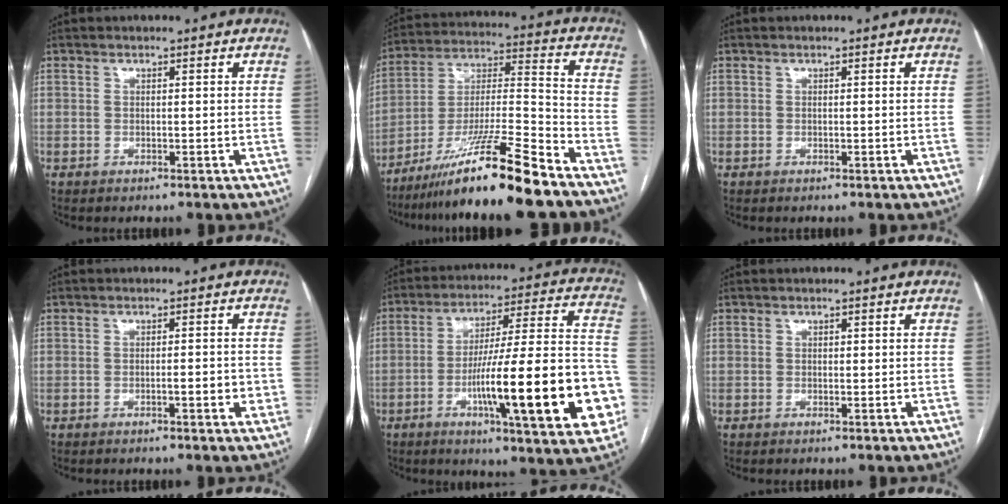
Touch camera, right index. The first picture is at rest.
{"total": 17.7, "force": [-13.5, -0.9, 11.5], "torque": [-0.224, -0.020, -0.240]}
{"total": 0.0}
{"total": 2.8, "force": [-0.7, 0.7, 2.6], "torque": [-0.041, 0.001, -0.009]}
{"total": 24.4, "force": [-7.2, 2.5, 23.1], "torque": [-0.297, 0.004, -0.101]}
{"total": 0.5, "force": [0.1, 0.3, 0.4], "torque": [-0.004, 0.001, 0.002]}